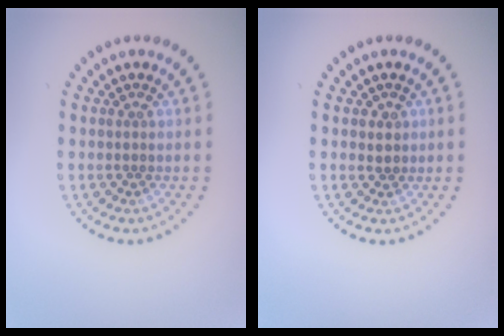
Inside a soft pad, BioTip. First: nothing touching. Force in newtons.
{"total": 0.7, "press": 0.6, "slide": 0.4}